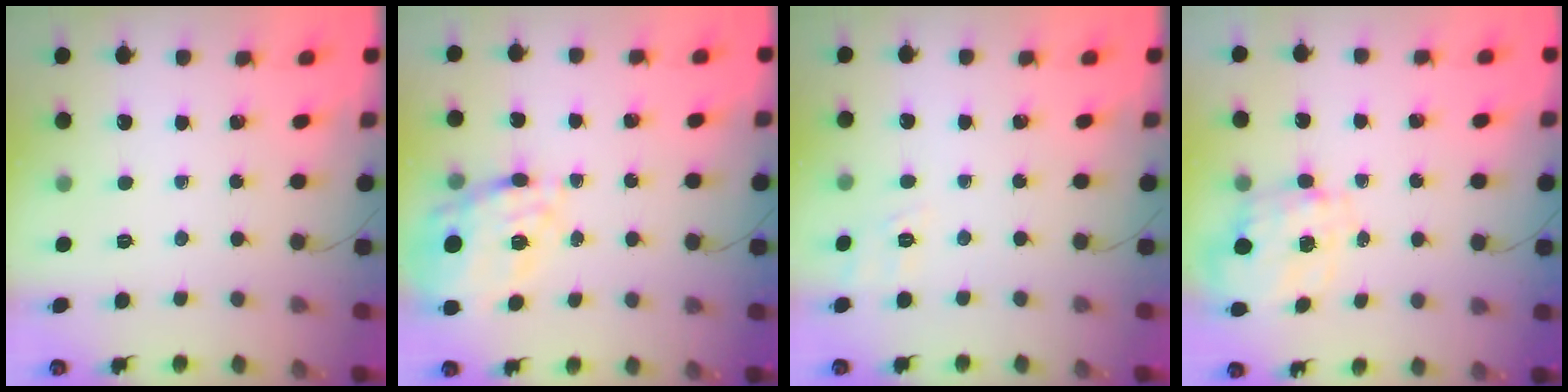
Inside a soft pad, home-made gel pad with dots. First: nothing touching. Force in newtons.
{"total": 15.3, "press": 14.8, "slide": 4.1}
{"total": 3.6, "press": 3.0, "slide": 2.0}
{"total": 2.7, "press": 2.5, "slide": 1.1}